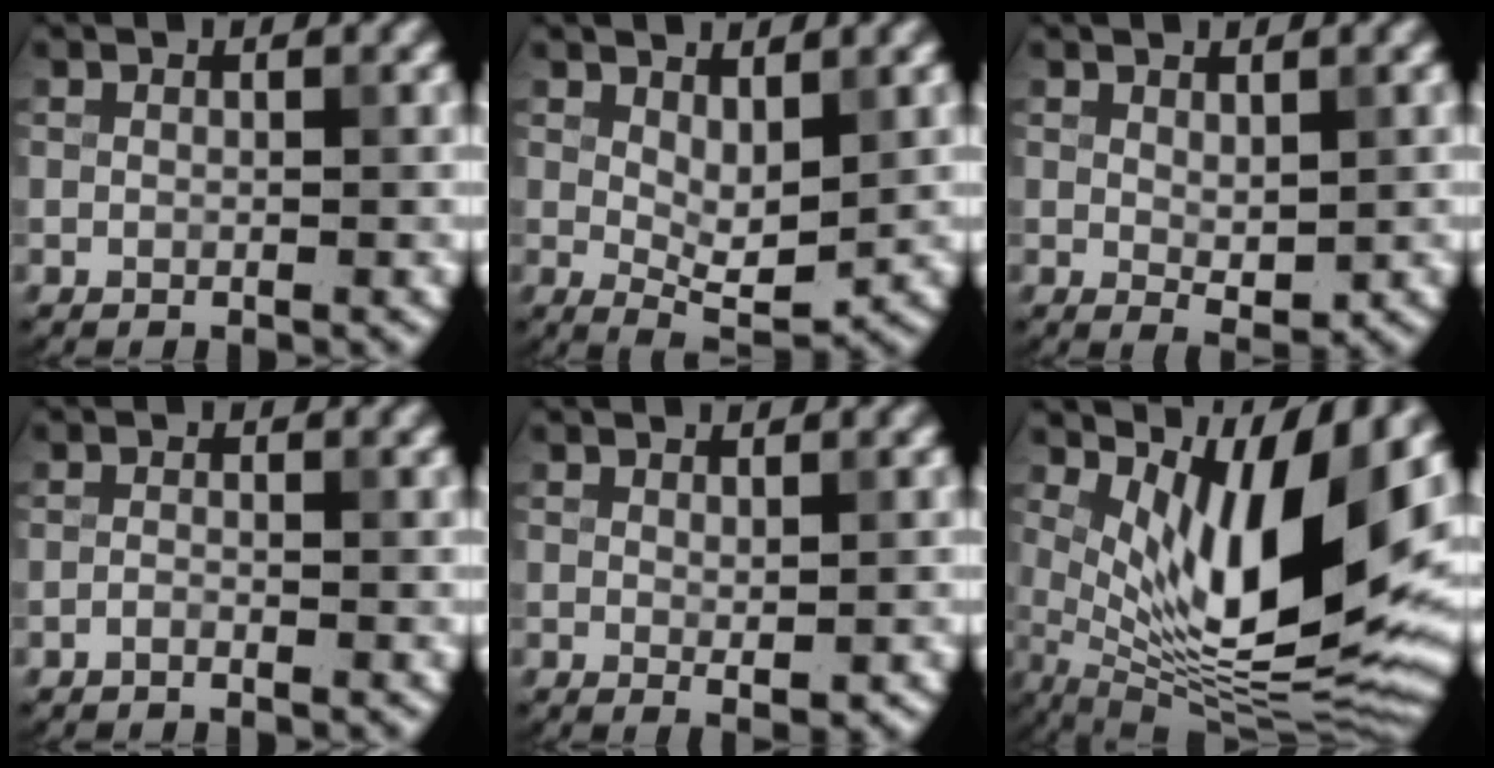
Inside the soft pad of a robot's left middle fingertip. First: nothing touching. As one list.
[{"total": 3.5, "force": [0.9, 1.4, 3.0], "torque": [-0.052, -0.008, 0.022]}, {"total": 1.5, "force": [0.7, 0.6, 1.2], "torque": [-0.020, -0.007, 0.018]}, {"total": 0.7, "force": [-0.6, 0.1, 0.4], "torque": [-0.008, 0.000, -0.014]}, {"total": 1.0, "force": [0.2, 0.1, 0.9], "torque": [-0.014, -0.006, 0.005]}, {"total": 12.9, "force": [3.8, 4.1, 11.6], "torque": [-0.194, -0.016, 0.075]}]